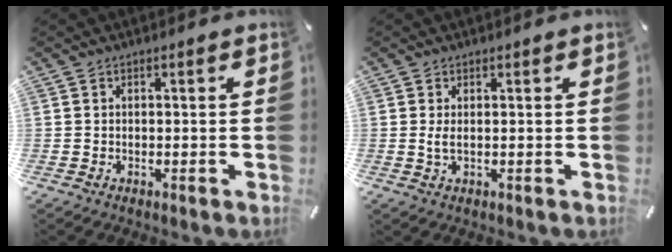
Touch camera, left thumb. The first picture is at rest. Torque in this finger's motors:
{"motor_torque": [0.40, 1.19, 0.45, 0.44, 0.09]}